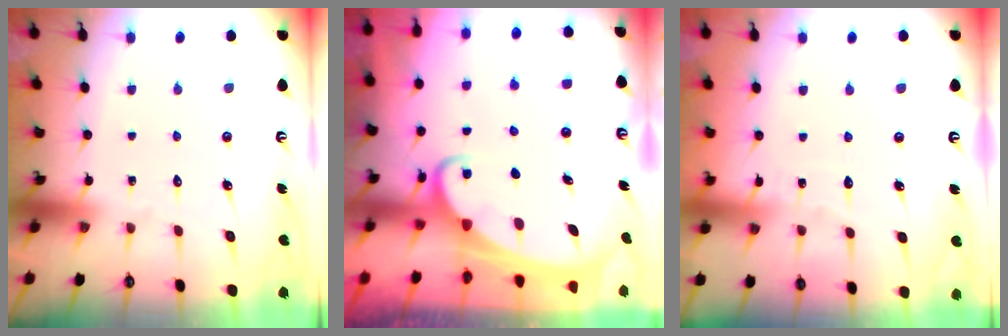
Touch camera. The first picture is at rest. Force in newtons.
{"total": 3.1, "press": 3.1, "slide": 0.3}
{"total": 2.9, "press": 2.9, "slide": 0.3}